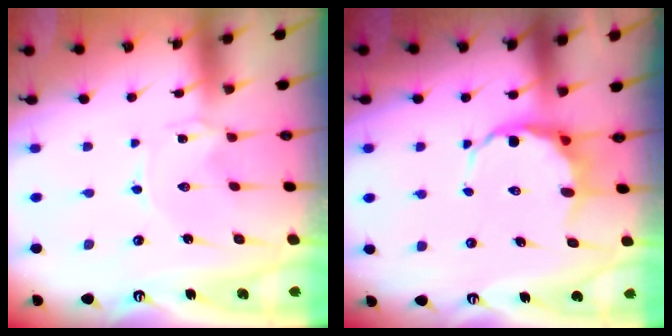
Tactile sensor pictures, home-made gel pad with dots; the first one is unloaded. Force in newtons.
{"total": 7.0, "press": 6.7, "slide": 2.0}